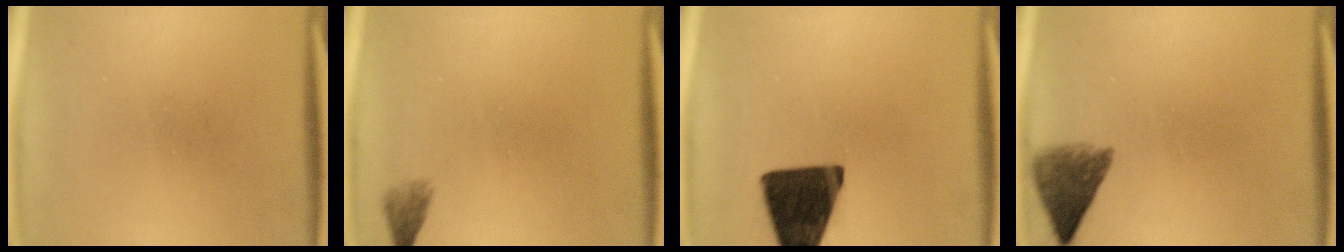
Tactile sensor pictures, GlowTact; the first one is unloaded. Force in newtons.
{"total": 1.5}
{"total": 16.0}
{"total": 5.3}